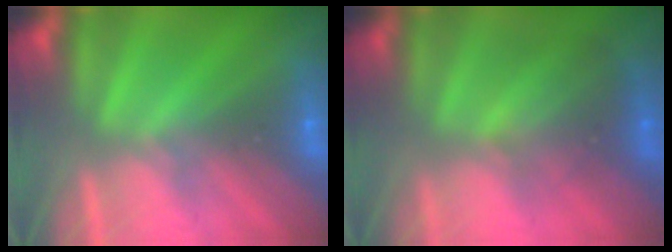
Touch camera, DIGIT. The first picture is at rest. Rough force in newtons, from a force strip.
{"total": 2.0}